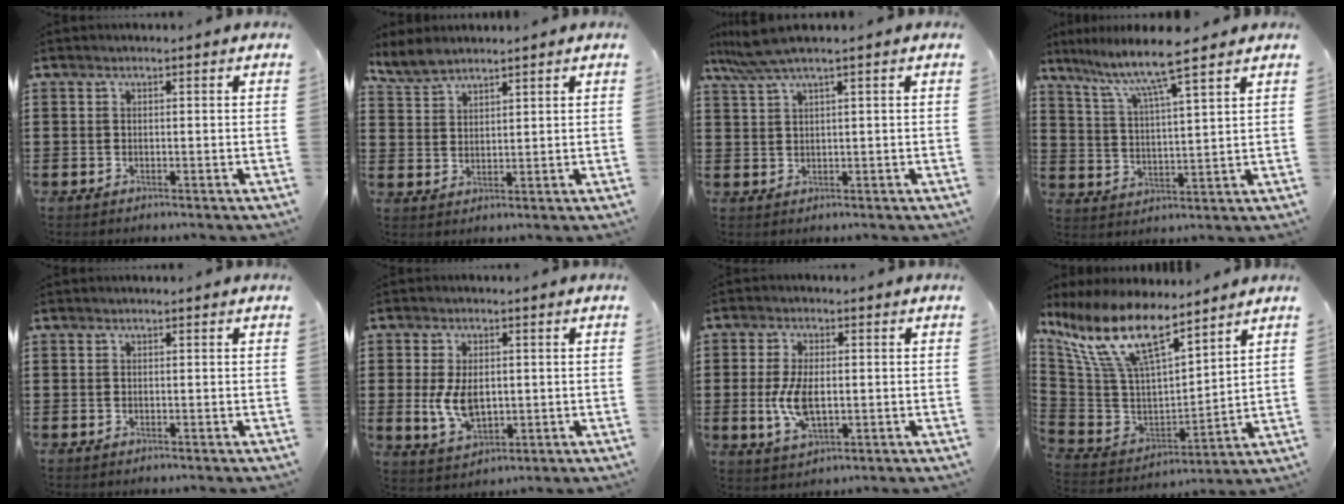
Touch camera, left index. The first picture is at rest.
{"total": 3.5, "force": [3.3, 1.0, 0.8], "torque": [-0.028, -0.002, 0.062]}
{"total": 4.0, "force": [2.5, -0.2, 3.1], "torque": [-0.072, -0.004, 0.043]}
{"total": 8.3, "force": [6.6, -0.4, 5.0], "torque": [-0.116, -0.037, 0.110]}
{"total": 0.0}
{"total": 6.6, "force": [-0.2, 4.1, 5.1], "torque": [-0.109, 0.000, -0.007]}
{"total": 6.9, "force": [-0.6, 3.4, 5.9], "torque": [-0.134, -0.002, -0.016]}
{"total": 13.9, "force": [8.6, 4.5, 9.9], "torque": [-0.236, -0.053, 0.149]}